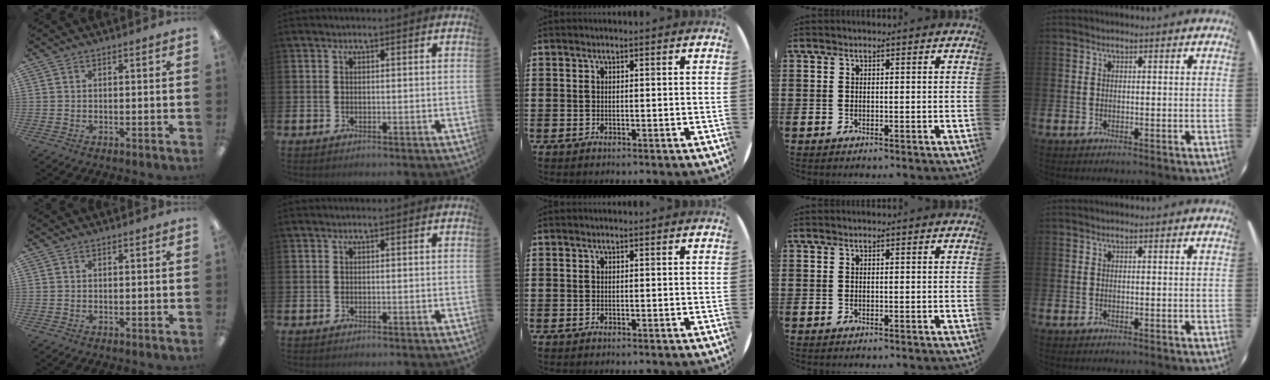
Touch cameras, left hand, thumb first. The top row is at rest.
{}